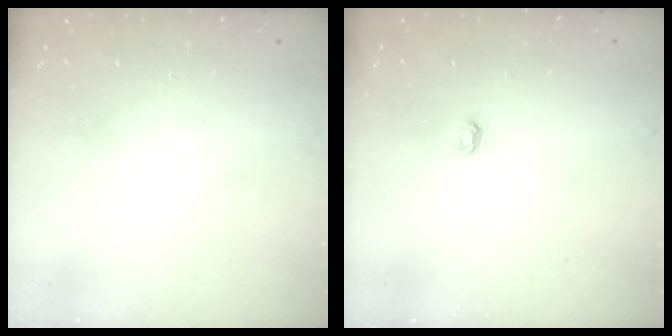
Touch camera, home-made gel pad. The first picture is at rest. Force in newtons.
{"total": 3.6, "press": 3.6, "slide": 0.3}